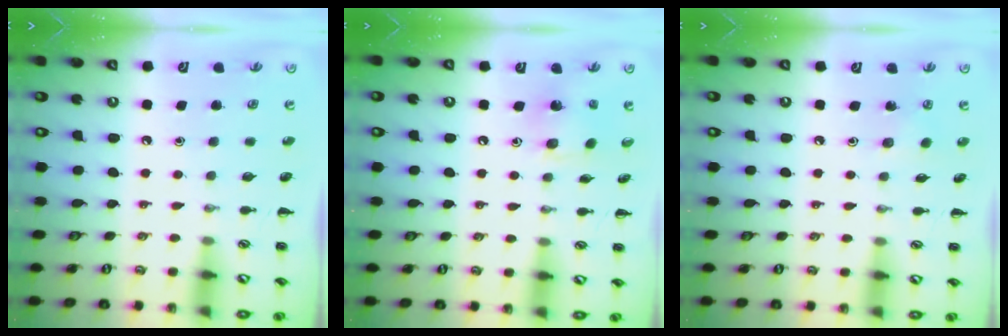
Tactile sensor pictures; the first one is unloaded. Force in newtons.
{"total": 4.2, "press": 4.1, "slide": 0.8}
{"total": 2.9, "press": 2.8, "slide": 0.9}